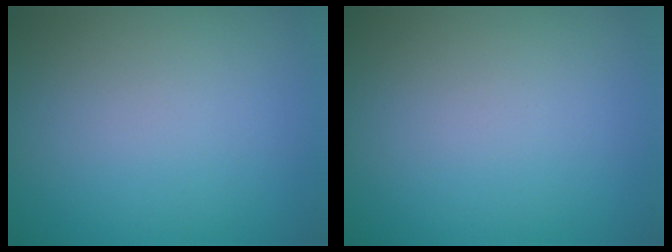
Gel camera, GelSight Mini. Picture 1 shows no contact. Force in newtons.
{"total": 0.0}